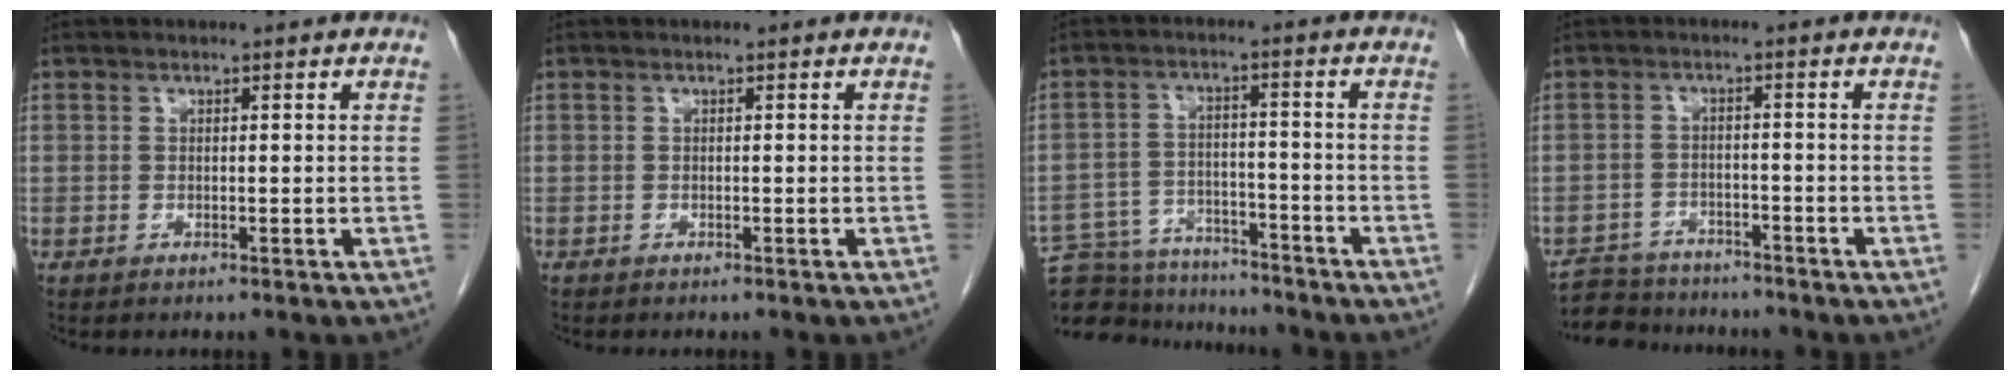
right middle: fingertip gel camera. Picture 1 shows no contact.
{"total": 0.0}
{"total": 14.4, "force": [-13.5, 4.1, 3.1], "torque": [-0.059, 0.017, -0.199]}
{"total": 6.9, "force": [-6.5, 2.2, 0.4], "torque": [-0.002, 0.003, -0.103]}